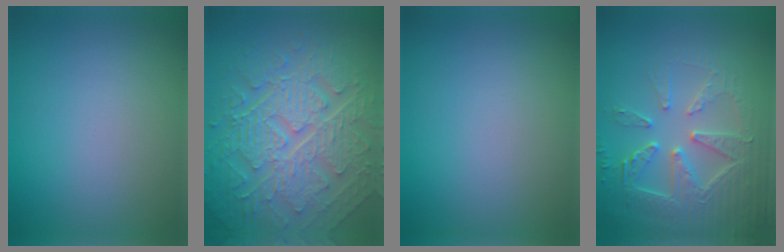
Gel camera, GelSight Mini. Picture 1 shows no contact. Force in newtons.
{"total": 10.0, "press": 6.8, "slide": 7.3}
{"total": 0.0}
{"total": 6.2, "press": 5.4, "slide": 3.1}